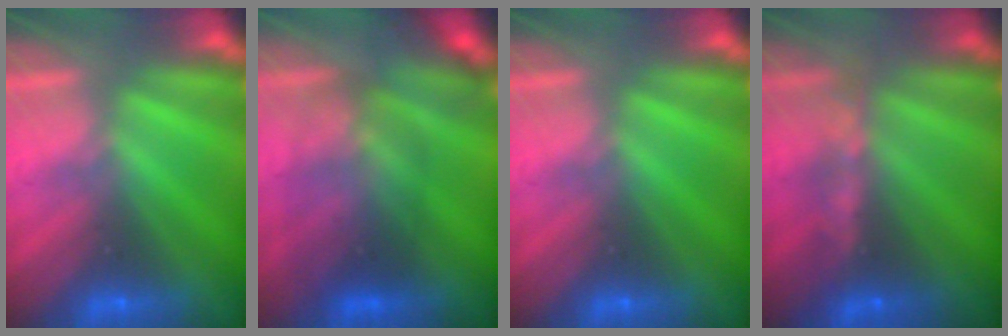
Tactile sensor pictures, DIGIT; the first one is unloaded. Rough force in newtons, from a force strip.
{"total": 2.6}
{"total": 0.0}
{"total": 7.3}